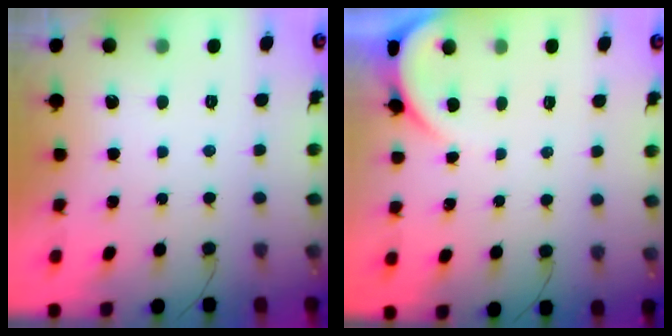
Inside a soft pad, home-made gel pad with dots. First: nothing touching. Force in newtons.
{"total": 0.0}